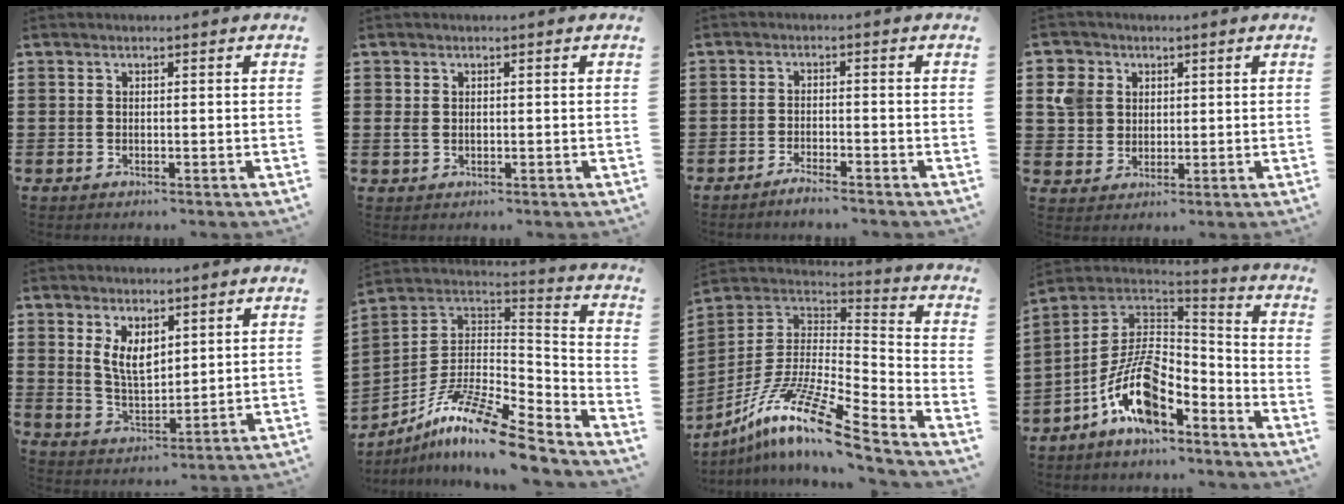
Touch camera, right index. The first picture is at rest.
{"total": 1.1, "force": [0.1, 0.9, 0.6], "torque": [-0.015, 0.006, 0.002]}
{"total": 1.9, "force": [-1.9, -0.1, 0.3], "torque": [-0.008, 0.006, -0.037]}
{"total": 6.2, "force": [1.9, 5.6, 1.8], "torque": [-0.065, 0.017, 0.036]}
{"total": 5.5, "force": [2.7, 2.8, 3.9], "torque": [-0.076, -0.002, 0.048]}
{"total": 12.7, "force": [-9.6, 1.9, 8.0], "torque": [-0.153, 0.016, -0.189]}
{"total": 13.4, "force": [-9.4, 1.5, 9.5], "torque": [-0.194, 0.005, -0.185]}
{"total": 12.9, "force": [-7.0, 5.4, 9.4], "torque": [-0.211, 0.006, -0.143]}